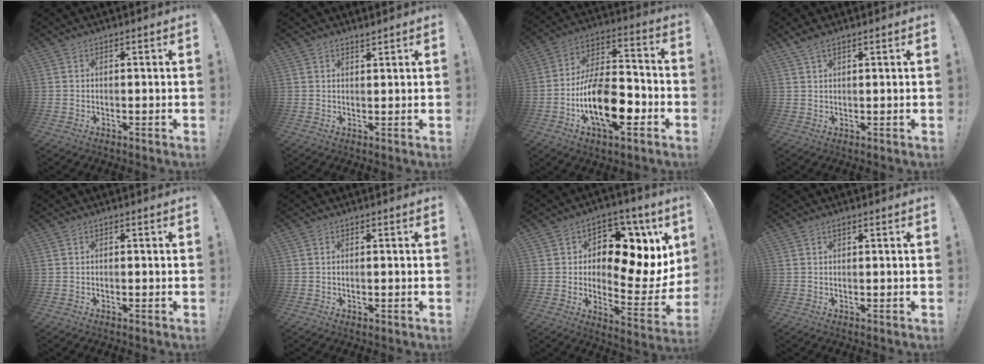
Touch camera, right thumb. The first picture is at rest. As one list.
[{"total": 1.3, "force": [1.3, 0.1, 0.4], "torque": [0.001, -0.009, 0.022]}, {"total": 19.5, "force": [-7.0, 9.8, 15.3], "torque": [-0.280, 0.030, -0.110]}, {"total": 2.8, "force": [2.1, 0.6, 1.7], "torque": [-0.043, -0.002, 0.040]}, {"total": 0.0}, {"total": 0.6, "force": [0.4, 0.2, 0.4], "torque": [-0.005, 0.000, 0.007]}, {"total": 11.6, "force": [3.2, 7.1, 8.6], "torque": [-0.103, -0.038, 0.047]}, {"total": 0.8, "force": [0.5, 0.4, 0.5], "torque": [-0.010, 0.001, 0.010]}]